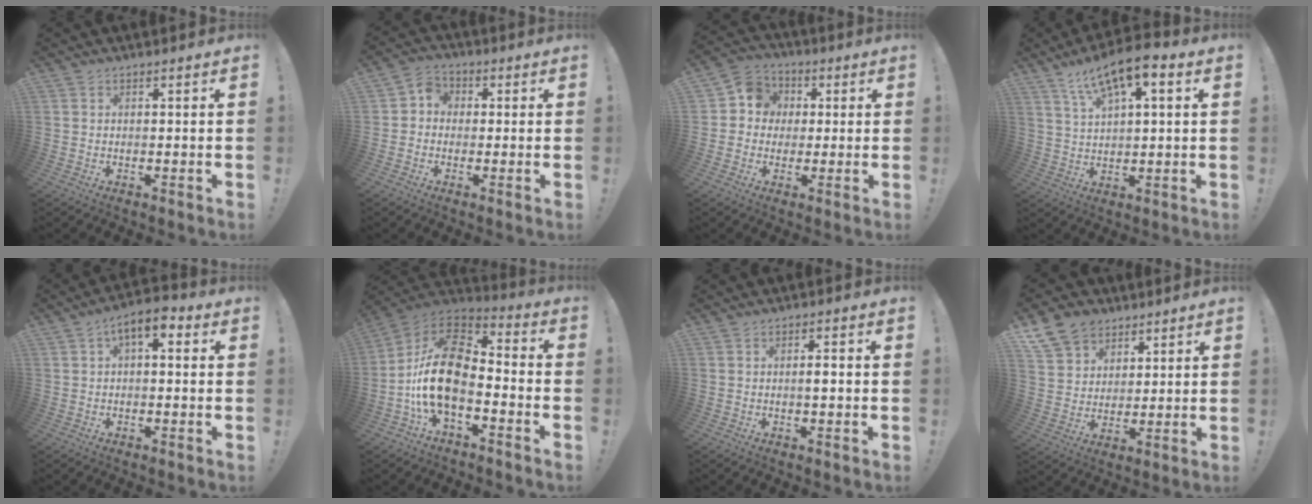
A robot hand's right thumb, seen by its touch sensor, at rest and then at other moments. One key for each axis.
{"total": 4.5, "fx": -1.2, "fy": 3.9, "fz": 1.9, "tx": -0.031, "ty": 0.019, "tz": -0.019}
{"total": 8.0, "fx": 0.1, "fy": 7.6, "fz": 2.4, "tx": -0.031, "ty": 0.013, "tz": 0.008}
{"total": 10.4, "fx": 5.8, "fy": 2.9, "fz": 8.1, "tx": -0.138, "ty": -0.026, "tz": 0.102}
{"total": 5.9, "fx": 1.7, "fy": 2.6, "fz": 5.1, "tx": -0.073, "ty": -0.009, "tz": 0.029}
{"total": 17.9, "fx": -4.4, "fy": 10.4, "fz": 13.8, "tx": -0.260, "ty": 0.024, "tz": -0.073}
{"total": 2.2, "fx": -0.4, "fy": 0.3, "fz": 2.1, "tx": -0.031, "ty": 0.001, "tz": -0.012}
{"total": 11.2, "fx": 7.1, "fy": 8.0, "fz": 3.2, "tx": -0.058, "ty": -0.043, "tz": 0.143}